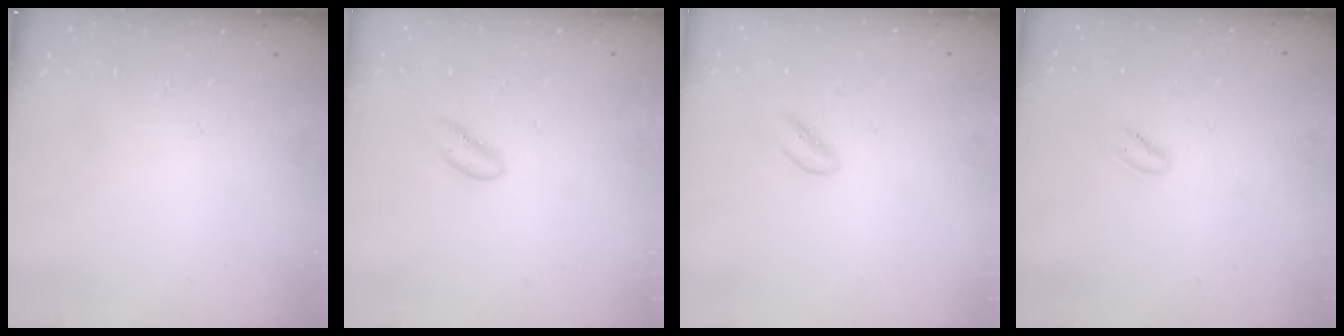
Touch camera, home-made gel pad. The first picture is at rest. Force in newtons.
{"total": 0.7, "press": 0.6, "slide": 0.4}
{"total": 0.0}
{"total": 1.8, "press": 1.5, "slide": 0.9}